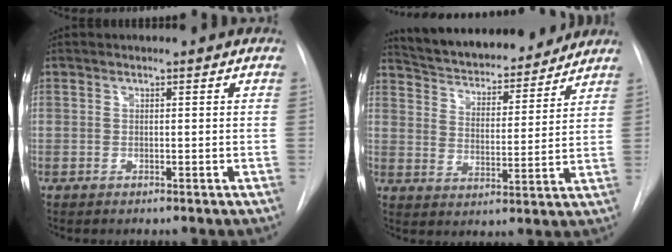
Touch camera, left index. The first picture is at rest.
{"total": 18.1, "force": [16.7, 4.1, 5.7], "torque": [-0.092, 0.003, 0.248]}